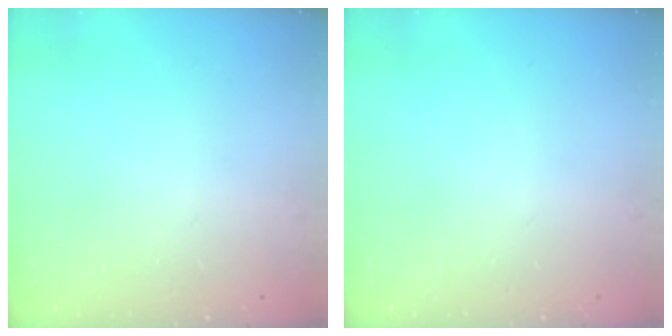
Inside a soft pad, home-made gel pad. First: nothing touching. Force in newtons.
{"total": 0.0}